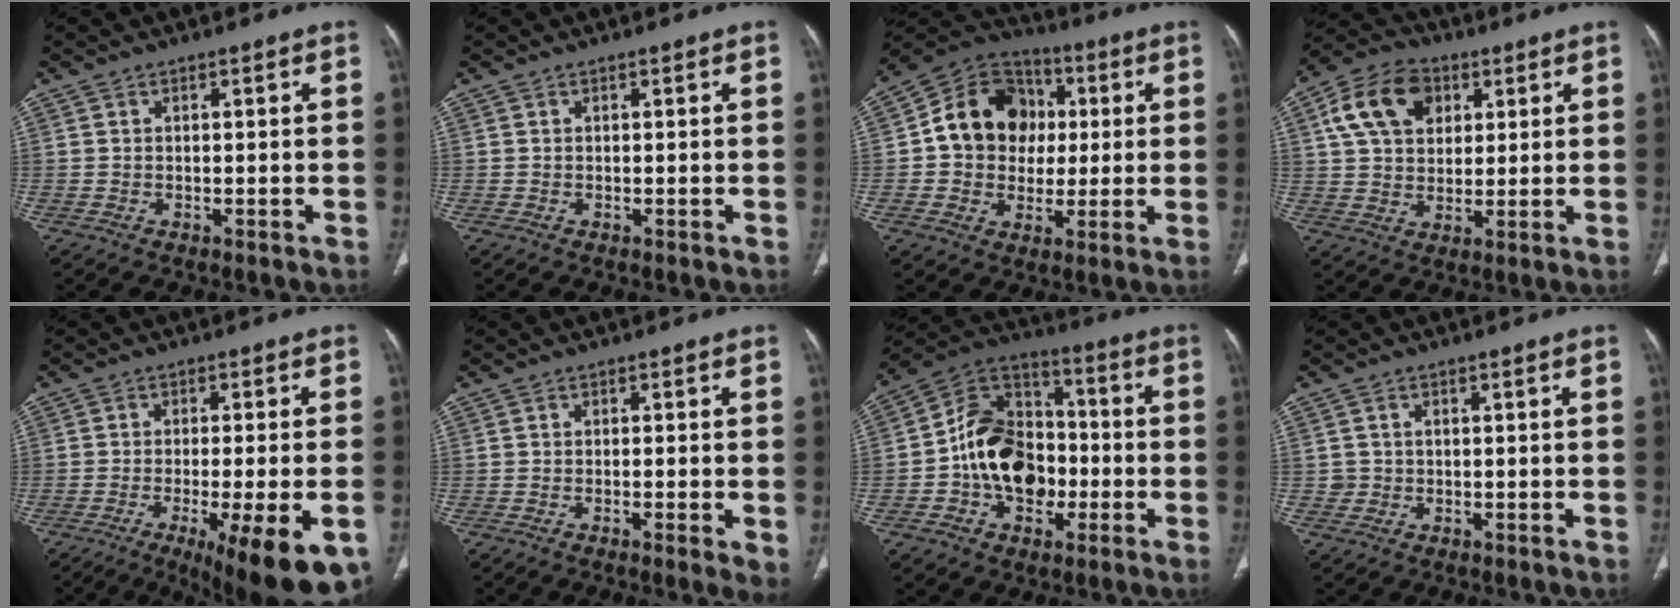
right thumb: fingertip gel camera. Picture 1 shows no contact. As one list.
[{"total": 0.0}, {"total": 15.8, "force": [1.7, 13.4, 8.2], "torque": [-0.098, 0.021, 0.023]}, {"total": 13.3, "force": [4.7, 9.5, 8.1], "torque": [-0.127, 0.003, 0.078]}, {"total": 17.2, "force": [-8.2, 4.1, 14.5], "torque": [-0.162, -0.008, -0.111]}, {"total": 3.6, "force": [-0.8, 0.6, 3.4], "torque": [-0.060, -0.012, -0.015]}, {"total": 17.2, "force": [-3.0, 12.7, 11.2], "torque": [-0.144, 0.040, -0.058]}, {"total": 1.5, "force": [-0.1, 1.5, 0.2], "torque": [0.002, 0.005, 0.001]}]